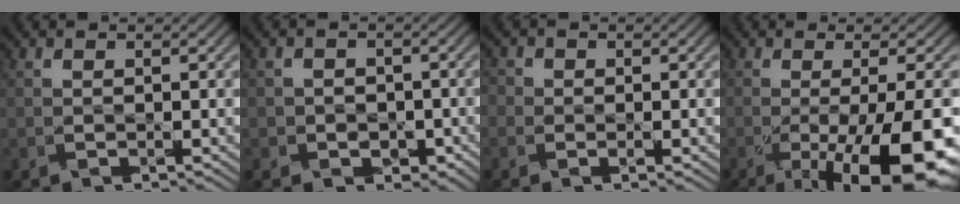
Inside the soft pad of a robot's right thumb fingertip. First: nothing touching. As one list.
[{"total": 3.7, "force": [-1.0, 3.5, 0.3], "torque": [-0.010, 0.009, -0.032]}, {"total": 2.3, "force": [-0.5, 1.9, 1.3], "torque": [-0.025, 0.002, -0.016]}, {"total": 14.8, "force": [-6.6, 4.0, 12.7], "torque": [-0.205, -0.025, -0.082]}]